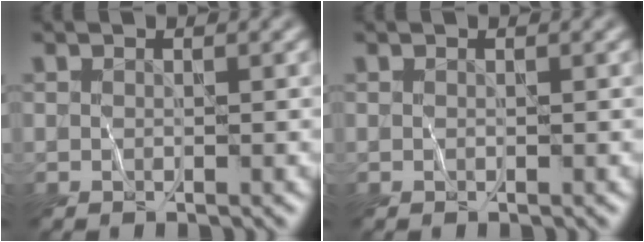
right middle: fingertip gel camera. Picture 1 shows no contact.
{"total": 0.0}